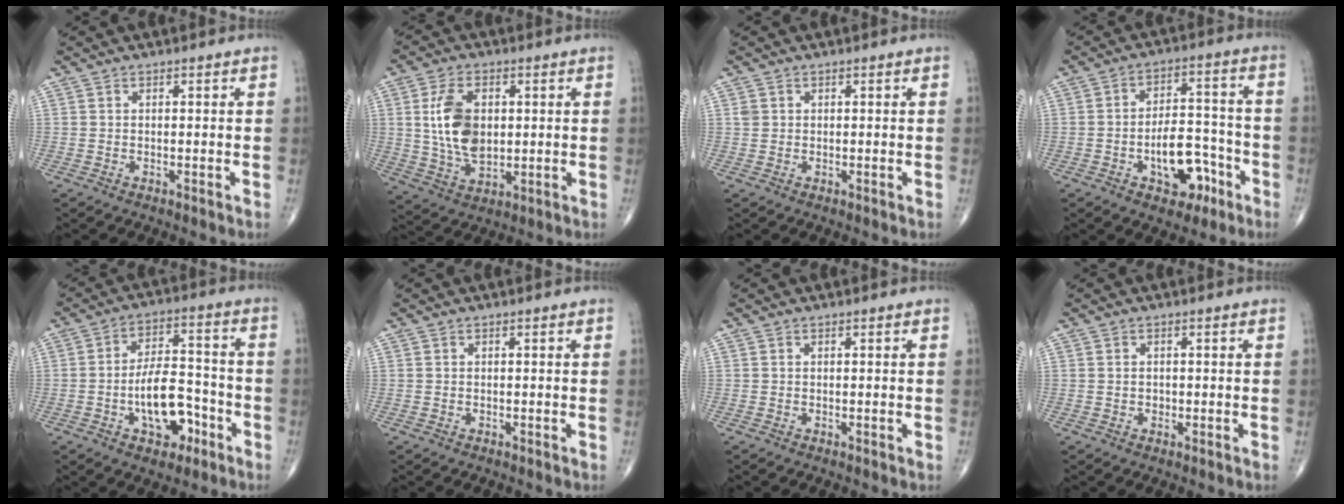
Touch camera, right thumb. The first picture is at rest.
{"total": 11.3, "force": [1.6, 6.8, 8.9], "torque": [-0.160, -0.009, 0.037]}
{"total": 1.2, "force": [0.4, 1.1, 0.5], "torque": [-0.005, 0.001, 0.007]}
{"total": 11.2, "force": [-4.7, 6.3, 7.9], "torque": [-0.092, 0.048, -0.066]}
{"total": 11.7, "force": [-4.3, 6.3, 8.9], "torque": [-0.123, 0.042, -0.068]}
{"total": 0.0}
{"total": 0.0}
{"total": 1.0, "force": [-0.1, 0.9, 0.5], "torque": [-0.006, 0.002, -0.001]}